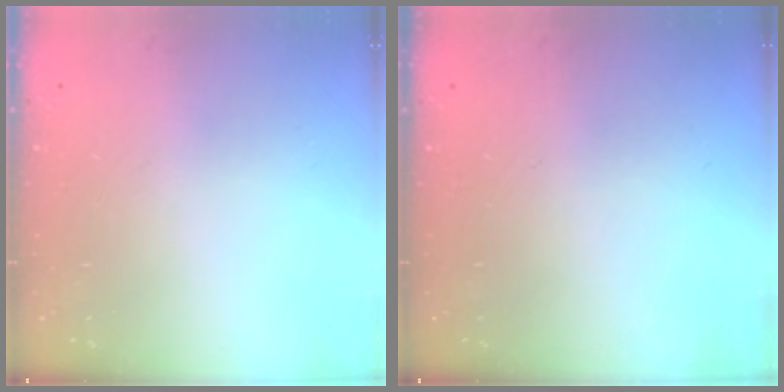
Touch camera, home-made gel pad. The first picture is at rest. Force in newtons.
{"total": 0.0}